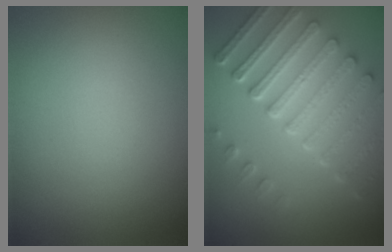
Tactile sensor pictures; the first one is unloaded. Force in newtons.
{"total": 7.5, "press": 5.6, "slide": 4.9}